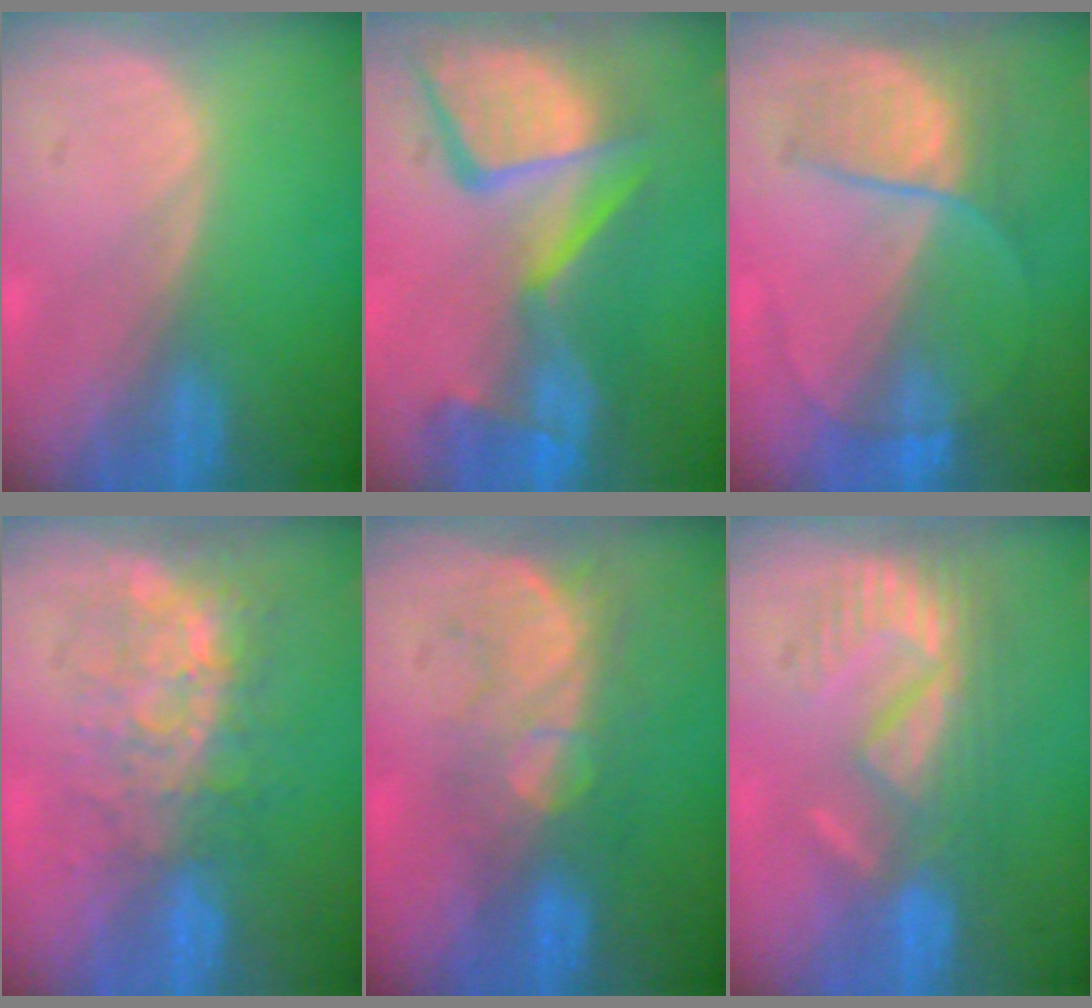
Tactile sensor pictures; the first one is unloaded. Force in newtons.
{"total": 13.7, "press": 11.3, "slide": 7.8}
{"total": 6.3, "press": 6.2, "slide": 0.8}
{"total": 8.9, "press": 7.5, "slide": 4.7}
{"total": 8.2, "press": 7.6, "slide": 2.9}
{"total": 9.2, "press": 8.0, "slide": 4.6}